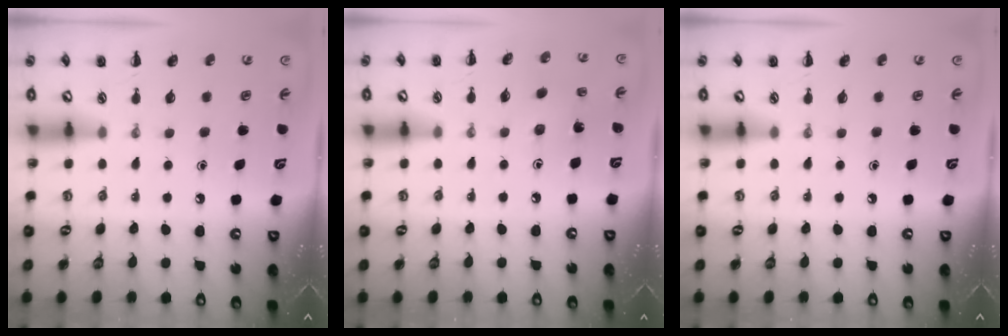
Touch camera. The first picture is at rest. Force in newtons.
{"total": 2.7, "press": 2.6, "slide": 0.8}
{"total": 0.0}